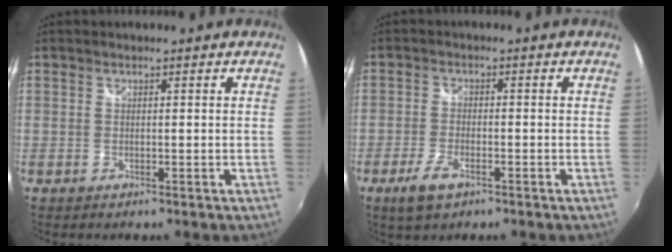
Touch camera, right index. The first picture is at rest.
{"total": 5.4, "force": [-3.2, 2.2, 3.6], "torque": [-0.093, -0.010, -0.060]}